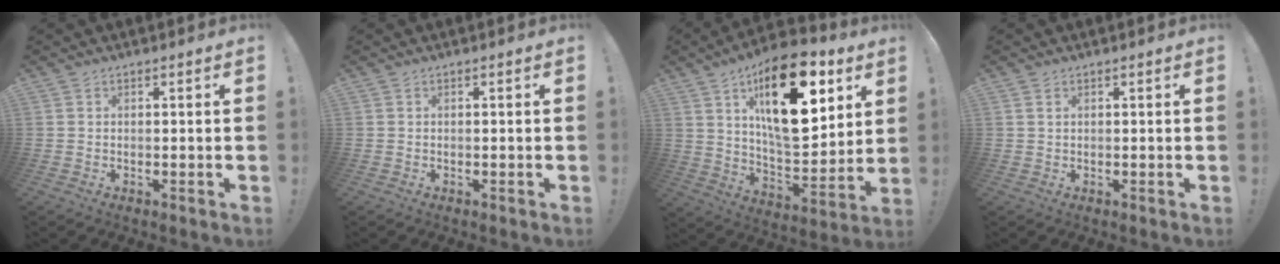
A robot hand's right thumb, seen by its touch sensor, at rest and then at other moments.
{"total": 0.0}
{"total": 25.8, "force": [10.8, 11.4, 20.5], "torque": [-0.310, -0.046, 0.183]}
{"total": 0.8, "force": [0.5, 0.5, 0.5], "torque": [-0.005, -0.002, 0.009]}